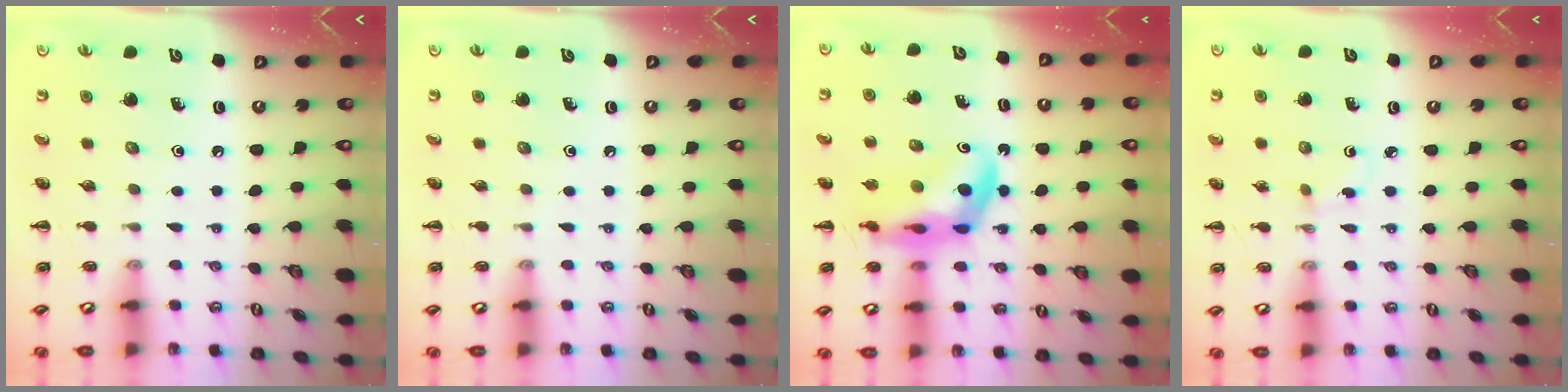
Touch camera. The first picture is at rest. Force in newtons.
{"total": 0.0}
{"total": 13.2, "press": 12.7, "slide": 3.6}
{"total": 1.6, "press": 1.4, "slide": 0.8}